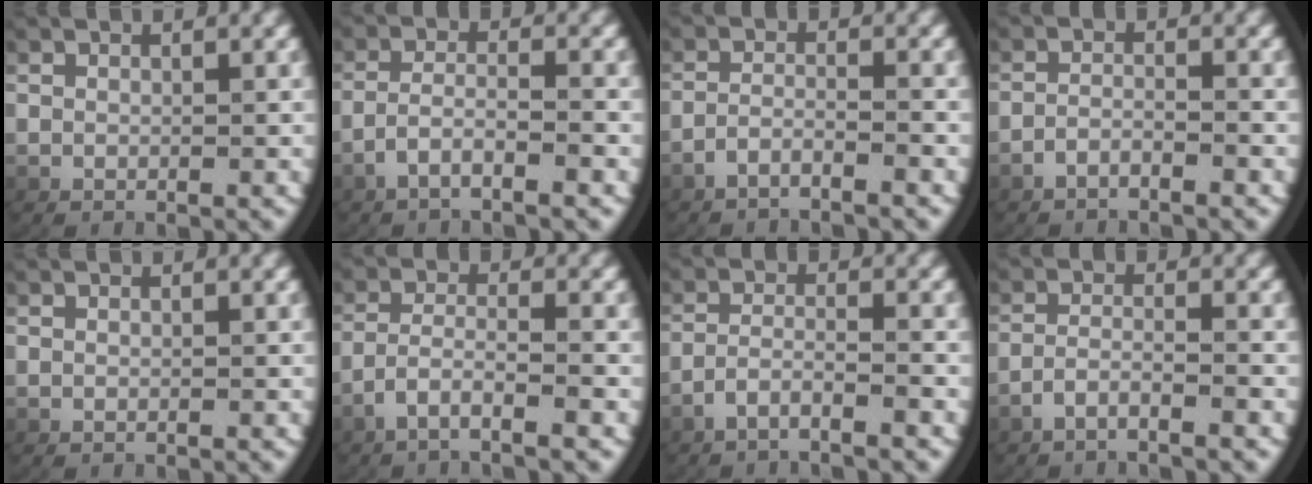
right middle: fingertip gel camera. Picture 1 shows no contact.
{"total": 2.9, "force": [-2.1, 0.4, 2.0], "torque": [-0.049, -0.010, -0.033]}
{"total": 2.7, "force": [-2.5, 0.0, 1.0], "torque": [-0.027, -0.007, -0.042]}
{"total": 2.3, "force": [-2.1, 0.1, 0.8], "torque": [-0.022, -0.005, -0.037]}
{"total": 0.0}
{"total": 3.6, "force": [-2.7, 0.5, 2.3], "torque": [-0.055, -0.012, -0.042]}
{"total": 3.0, "force": [-2.6, 0.1, 1.3], "torque": [-0.033, -0.008, -0.045]}
{"total": 2.6, "force": [-2.2, 0.0, 1.3], "torque": [-0.035, -0.007, -0.038]}